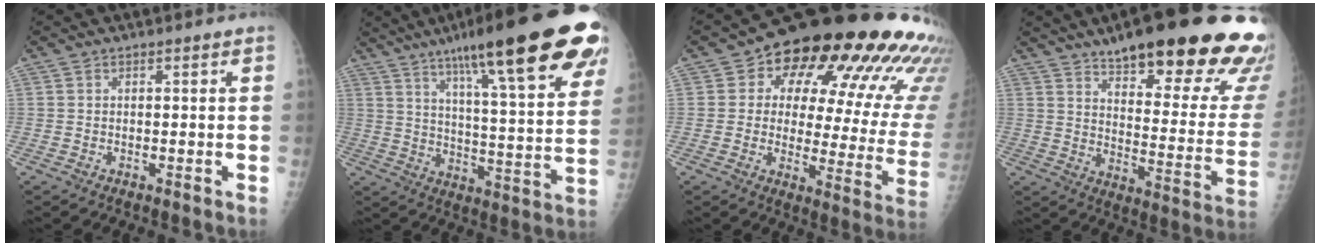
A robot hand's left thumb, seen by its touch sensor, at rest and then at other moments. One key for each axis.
{"total": 29.4, "fx": 17.6, "fy": 5.5, "fz": 23.0, "tx": -0.310, "ty": -0.033, "tz": 0.255}
{"total": 27.5, "fx": 14.0, "fy": 11.9, "fz": 20.5, "tx": -0.239, "ty": -0.022, "tz": 0.177}
{"total": 30.3, "fx": 20.4, "fy": 7.9, "fz": 21.0, "tx": -0.219, "ty": -0.074, "tz": 0.275}